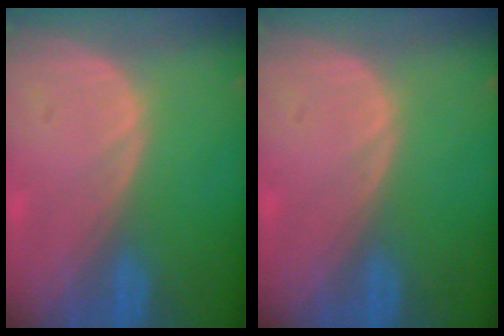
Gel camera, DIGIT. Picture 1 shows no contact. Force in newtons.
{"total": 0.0}